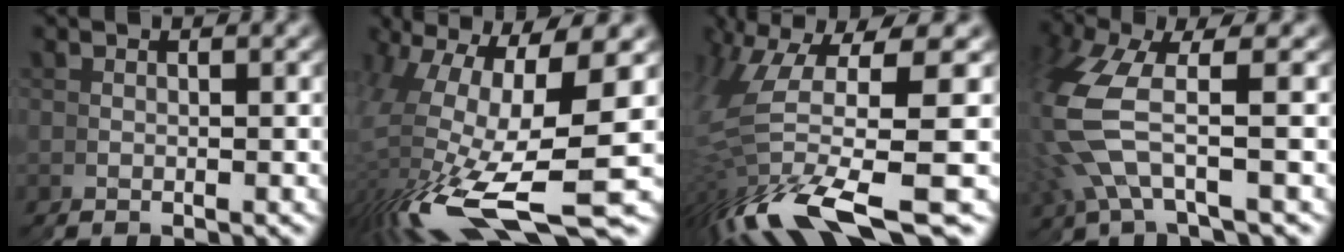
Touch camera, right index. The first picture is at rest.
{"total": 8.2, "force": [-0.7, 3.7, 7.3], "torque": [-0.186, -0.012, 0.003]}
{"total": 6.8, "force": [0.6, 2.8, 6.2], "torque": [-0.149, 0.005, 0.015]}
{"total": 5.8, "force": [1.9, 3.7, 4.0], "torque": [-0.132, 0.005, 0.034]}